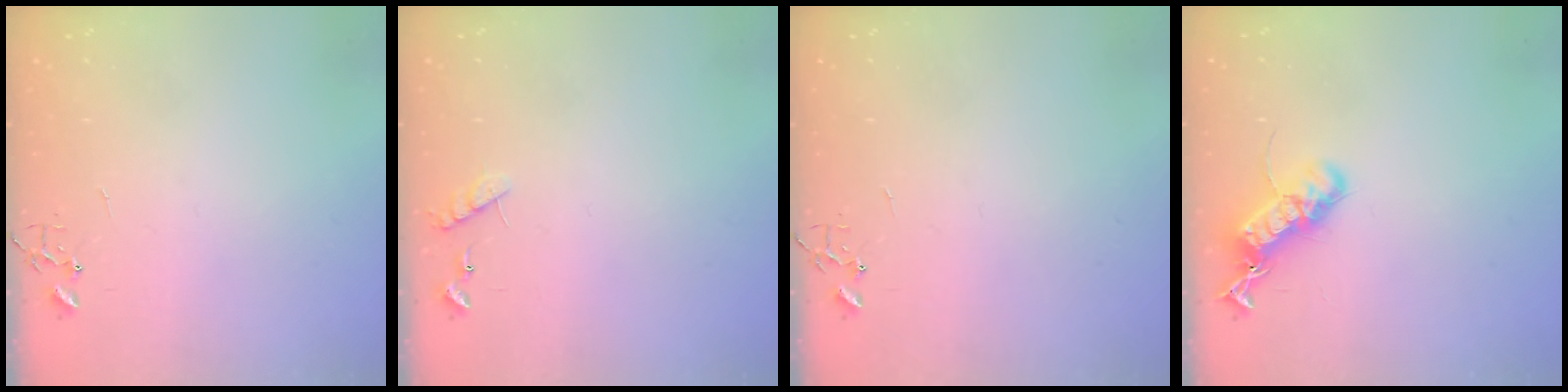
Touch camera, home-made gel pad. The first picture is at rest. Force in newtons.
{"total": 6.7, "press": 6.7, "slide": 0.4}
{"total": 0.0}
{"total": 16.8, "press": 16.7, "slide": 0.8}